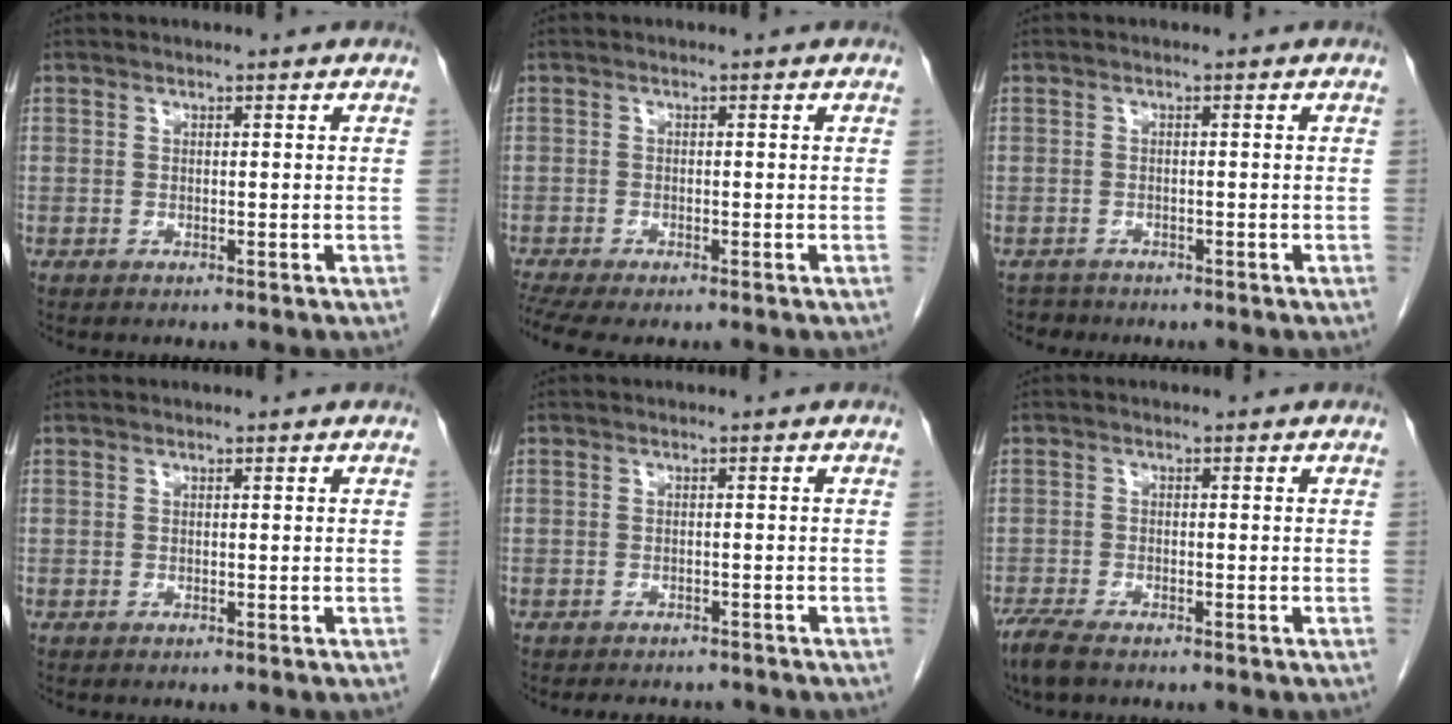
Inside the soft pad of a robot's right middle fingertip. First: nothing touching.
{"total": 5.1, "force": [-4.0, 1.1, 3.0], "torque": [-0.057, -0.008, -0.068]}
{"total": 1.4, "force": [-1.2, 0.6, -0.4], "torque": [0.002, 0.000, -0.020]}
{"total": 0.0}
{"total": 4.9, "force": [-4.5, 1.7, 1.2], "torque": [-0.015, -0.003, -0.054]}
{"total": 4.7, "force": [-3.7, 1.2, 2.7], "torque": [-0.059, -0.013, -0.064]}